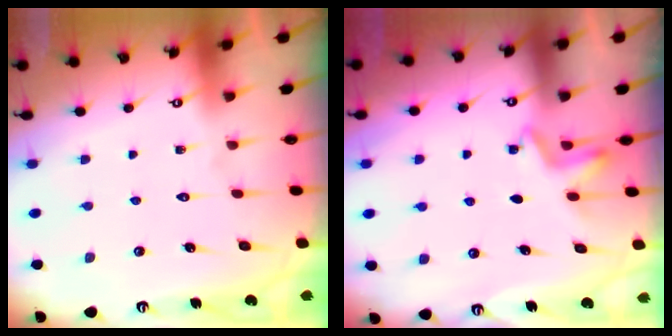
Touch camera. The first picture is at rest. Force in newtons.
{"total": 2.4, "press": 2.2, "slide": 1.1}